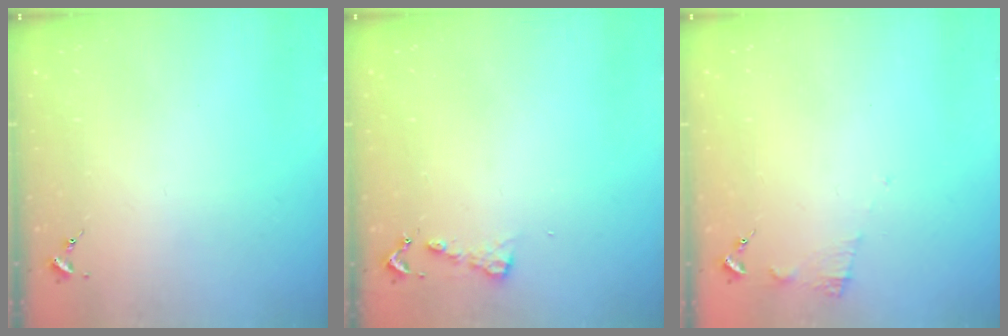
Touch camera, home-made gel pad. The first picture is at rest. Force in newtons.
{"total": 4.6, "press": 4.6, "slide": 0.4}
{"total": 6.7, "press": 6.7, "slide": 0.5}